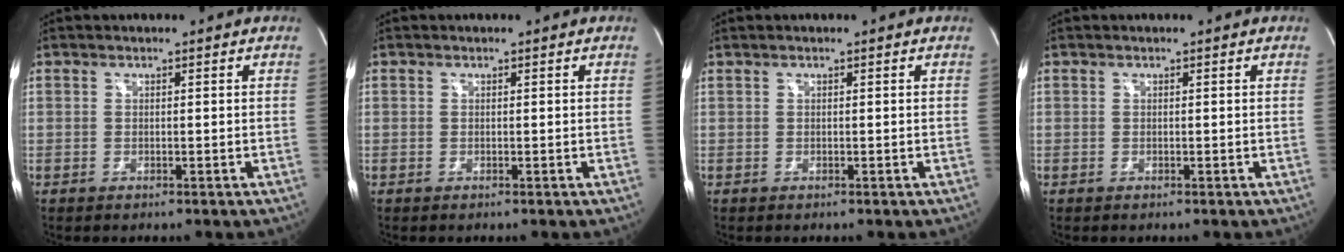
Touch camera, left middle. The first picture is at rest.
{"total": 0.5, "force": [-0.2, -0.3, -0.4], "torque": [0.008, -0.003, -0.004]}
{"total": 0.0}
{"total": 0.0}